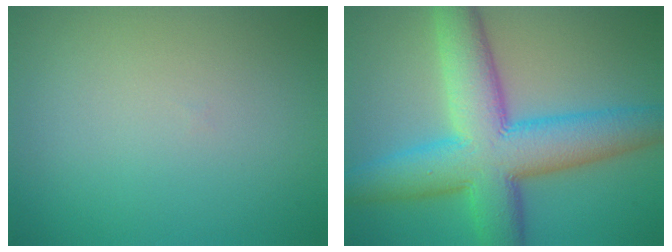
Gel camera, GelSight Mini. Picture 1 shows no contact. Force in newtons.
{"total": 11.3, "press": 11.3, "slide": 0.2}